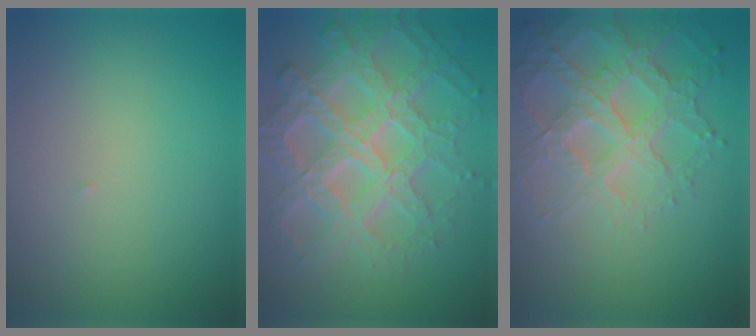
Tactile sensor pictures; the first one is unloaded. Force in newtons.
{"total": 7.2, "press": 6.1, "slide": 3.8}
{"total": 5.7, "press": 4.6, "slide": 3.3}